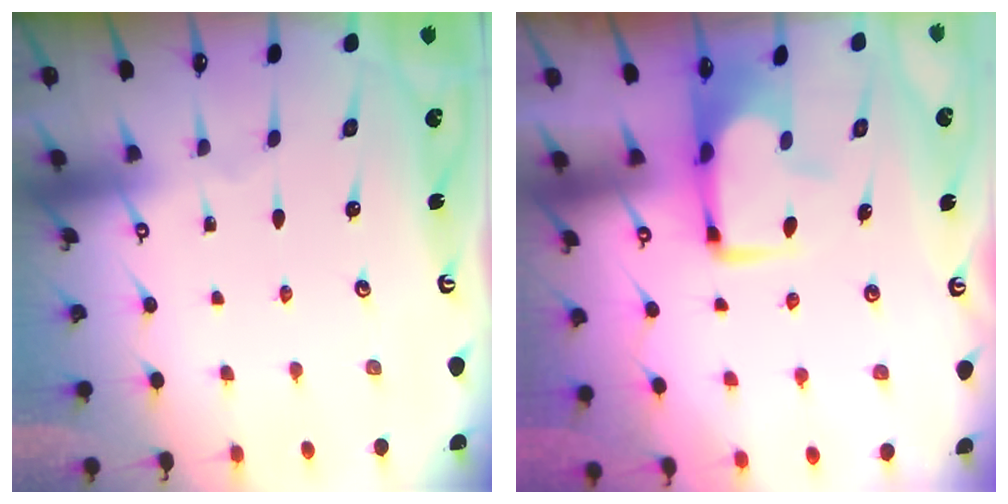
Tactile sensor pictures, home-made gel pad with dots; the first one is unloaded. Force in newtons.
{"total": 0.6, "press": 0.3, "slide": 0.5}